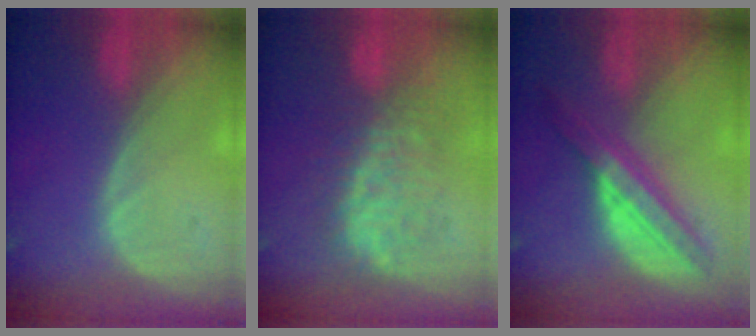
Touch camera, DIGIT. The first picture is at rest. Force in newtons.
{"total": 8.1, "press": 8.1, "slide": 0.2}
{"total": 7.5, "press": 7.5, "slide": 0.4}